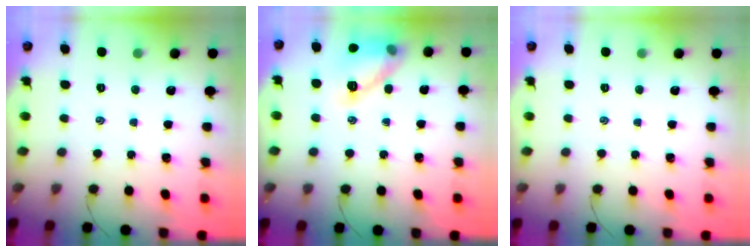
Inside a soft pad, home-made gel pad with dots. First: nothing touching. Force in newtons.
{"total": 13.4, "press": 13.4, "slide": 0.8}
{"total": 0.0}